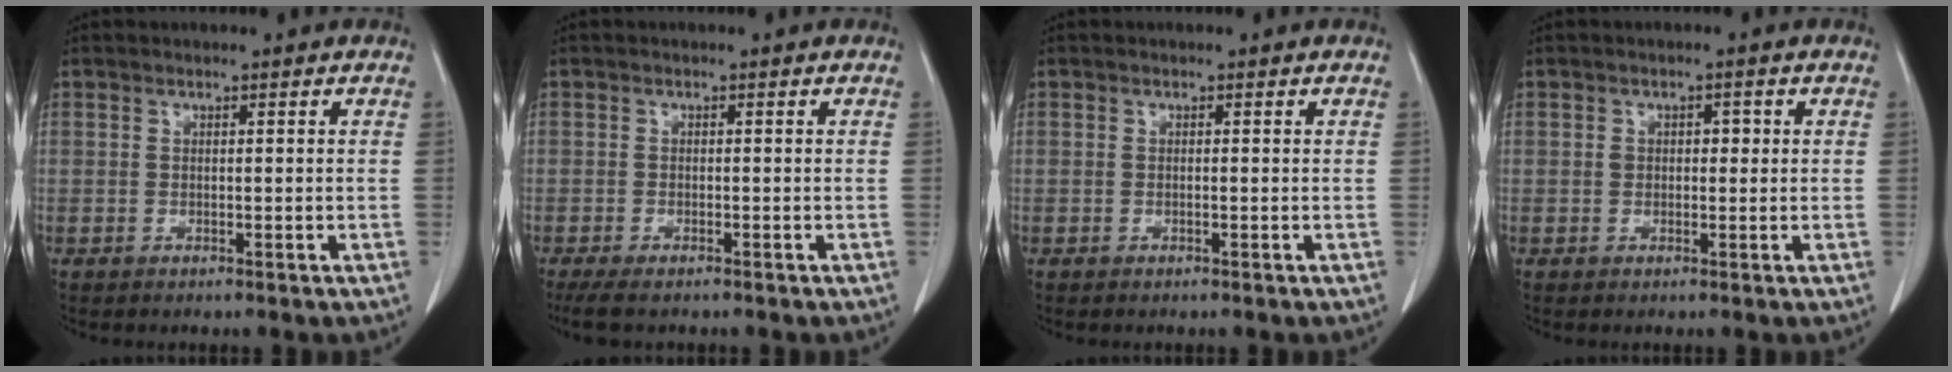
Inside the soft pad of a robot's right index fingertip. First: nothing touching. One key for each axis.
{"total": 4.1, "fx": -3.2, "fy": 1.2, "fz": 2.3, "tx": -0.040, "ty": -0.011, "tz": -0.049}
{"total": 0.0}
{"total": 2.1, "fx": 0.3, "fy": 1.4, "fz": 1.5, "tx": -0.025, "ty": 0.013, "tz": 0.004}